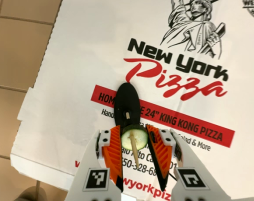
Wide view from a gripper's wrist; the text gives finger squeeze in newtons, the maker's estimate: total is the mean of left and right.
{"total": 9.3, "left": 9.2, "right": 9.4}